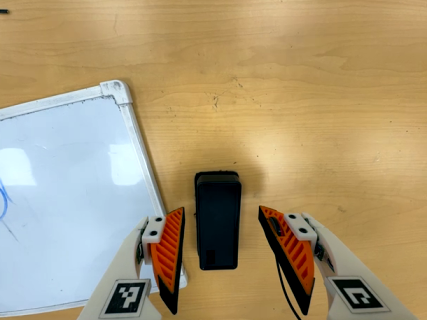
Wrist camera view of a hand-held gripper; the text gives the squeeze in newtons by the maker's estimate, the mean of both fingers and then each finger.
{"total": 0.0}